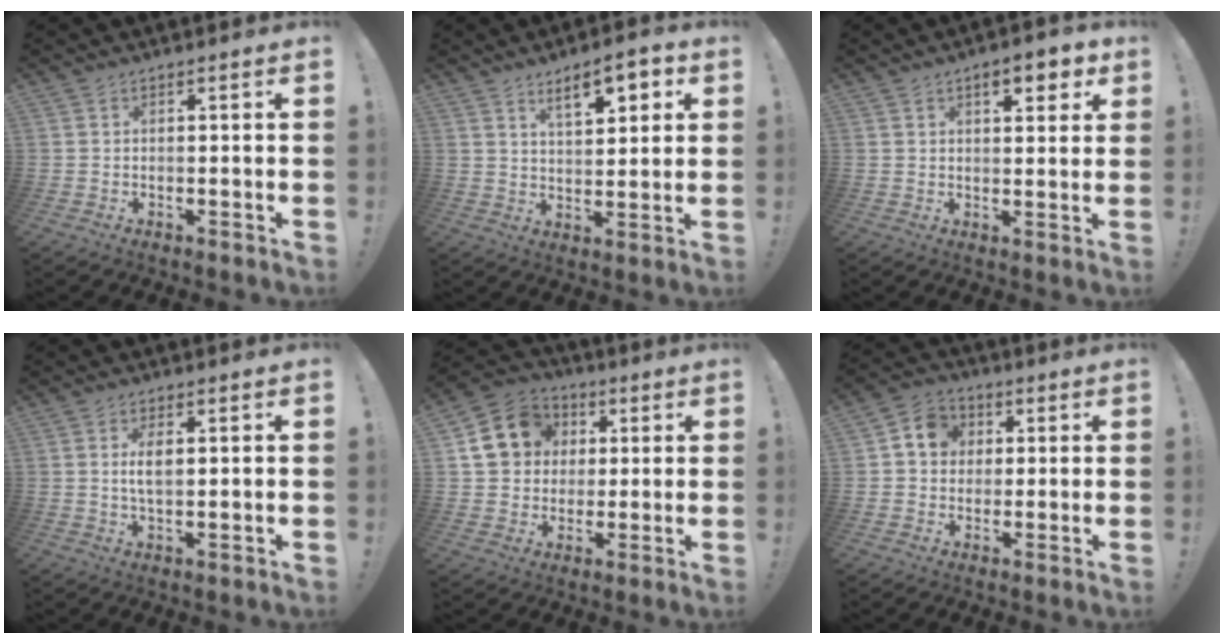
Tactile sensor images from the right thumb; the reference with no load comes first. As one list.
[{"total": 9.9, "force": [5.4, 3.7, 7.5], "torque": [-0.104, -0.020, 0.089]}, {"total": 6.5, "force": [3.7, 2.6, 4.8], "torque": [-0.052, -0.014, 0.057]}, {"total": 4.3, "force": [0.7, 1.6, 4.0], "torque": [-0.072, -0.006, 0.007]}, {"total": 13.8, "force": [3.3, 12.1, 5.6], "torque": [-0.070, 0.000, 0.071]}, {"total": 7.9, "force": [1.6, 7.0, 3.2], "torque": [-0.045, 0.004, 0.034]}]